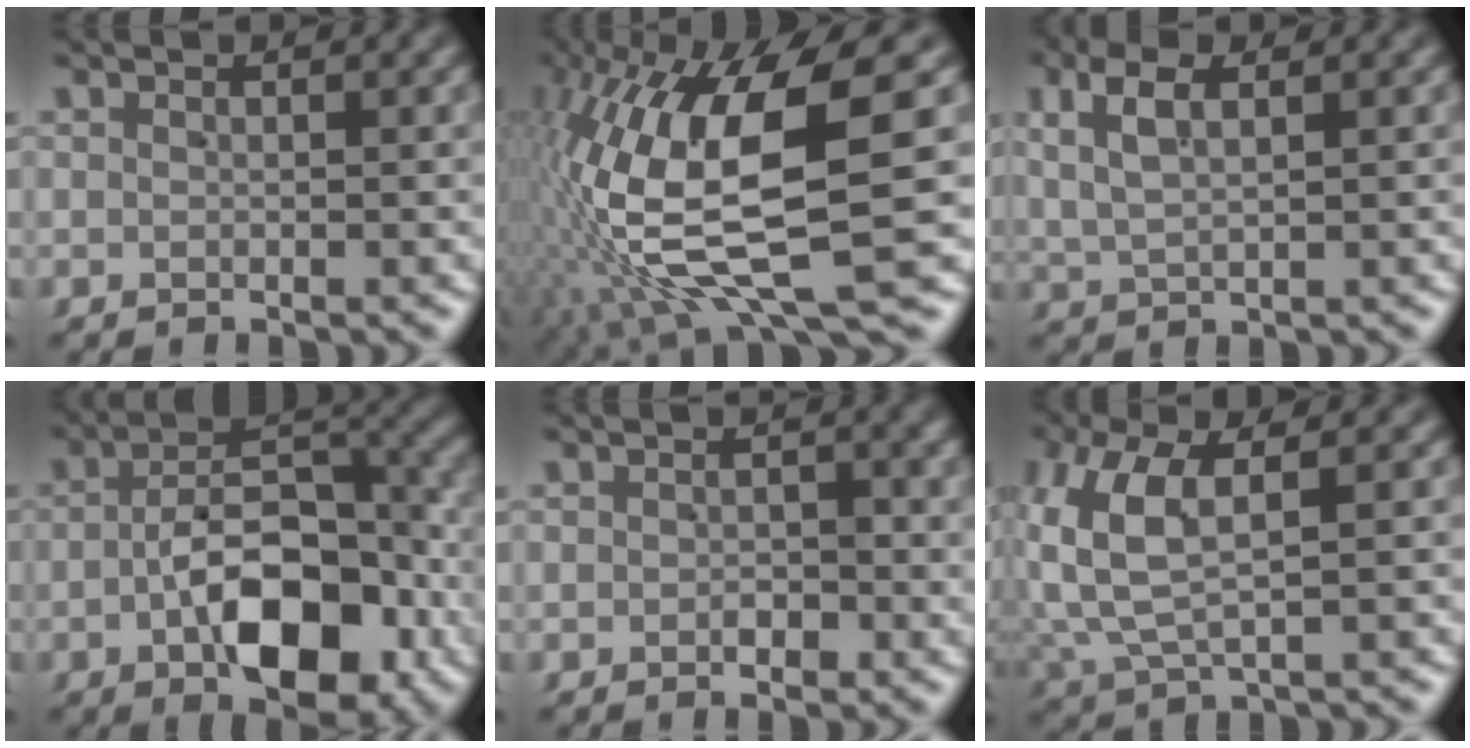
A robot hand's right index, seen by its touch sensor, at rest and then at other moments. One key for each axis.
{"total": 16.4, "fx": 0.1, "fy": 8.4, "fz": 14.1, "tx": -0.297, "ty": -0.035, "tz": 0.024}
{"total": 3.7, "fx": 1.7, "fy": 2.0, "fz": 2.7, "tx": -0.061, "ty": 0.006, "tz": 0.032}
{"total": 10.2, "fx": -3.1, "fy": 5.2, "fz": 8.2, "tx": -0.116, "ty": -0.004, "tz": -0.048}
{"total": 1.3, "fx": -0.4, "fy": 0.8, "fz": 0.9, "tx": -0.009, "ty": 0.001, "tz": -0.008}
{"total": 7.3, "fx": 1.5, "fy": 4.6, "fz": 5.5, "tx": -0.142, "ty": -0.003, "tz": 0.033}